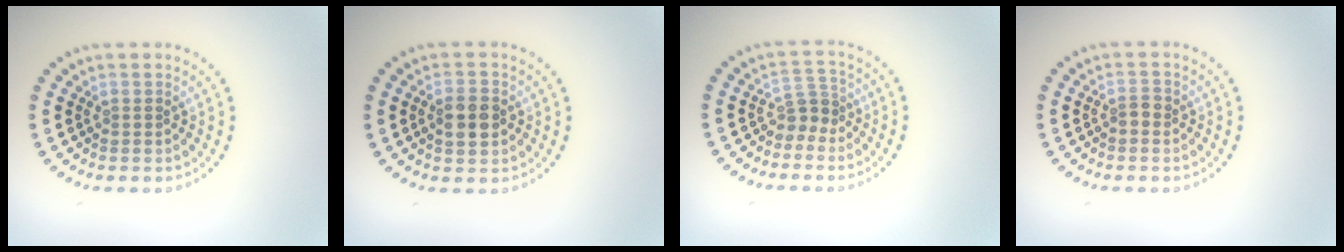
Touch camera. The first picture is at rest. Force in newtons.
{"total": 3.2, "press": 3.1, "slide": 0.4}
{"total": 2.0, "press": 1.5, "slide": 1.3}
{"total": 1.0, "press": 1.0, "slide": 0.3}